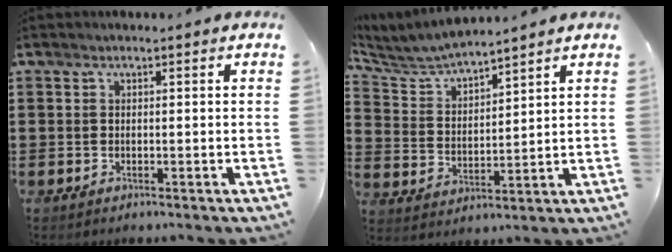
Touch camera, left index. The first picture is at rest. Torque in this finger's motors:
{"motor_torque": [-0.11, 0.31, 0.13, 0.13]}